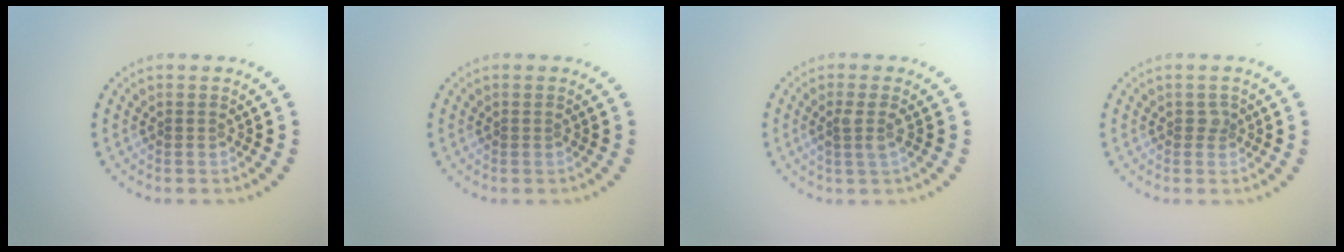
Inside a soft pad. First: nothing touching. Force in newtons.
{"total": 0.0}
{"total": 1.5, "press": 1.2, "slide": 0.9}
{"total": 0.8, "press": 0.5, "slide": 0.5}